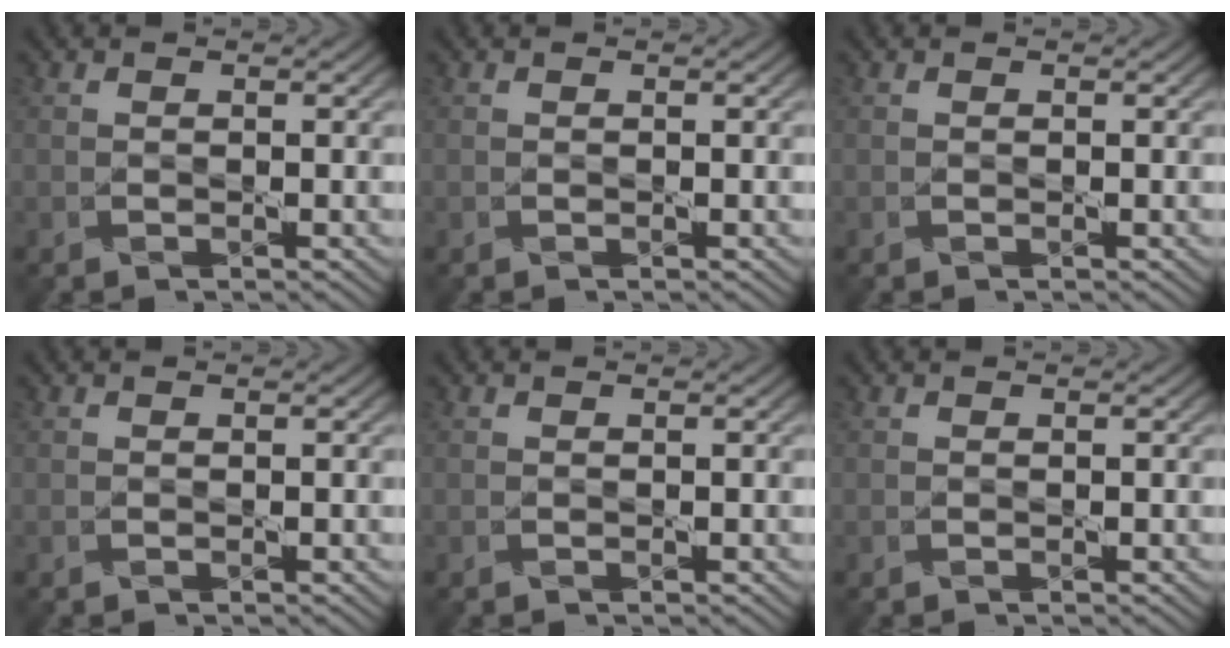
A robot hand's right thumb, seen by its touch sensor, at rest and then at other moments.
{"total": 0.0}
{"total": 0.0}
{"total": 0.0}
{"total": 0.0}
{"total": 0.0}